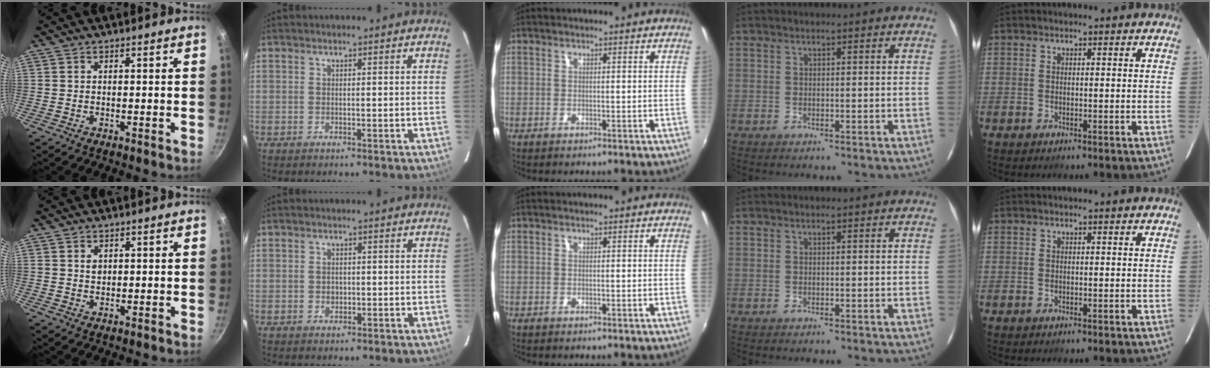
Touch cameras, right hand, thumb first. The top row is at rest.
{"thumb": {"total": 1.4, "force": [0.5, 1.1, 0.7], "torque": [-0.008, -0.001, 0.008]}, "index": {"total": 1.0, "force": [0.0, 1.0, 0.4], "torque": [-0.005, 0.001, 0.000]}}